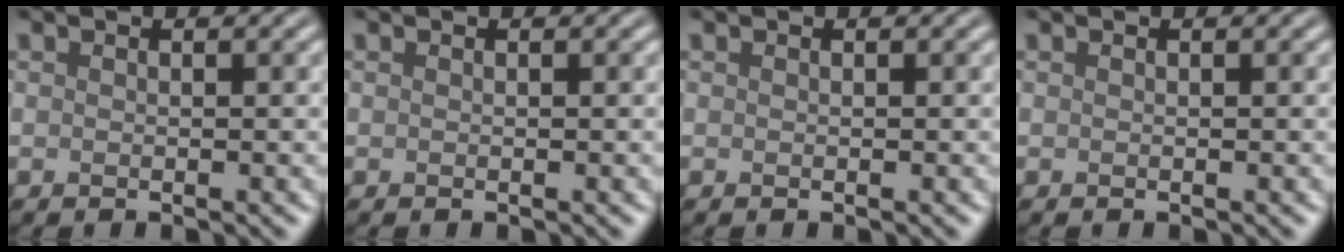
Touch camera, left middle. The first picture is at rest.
{"total": 0.0}
{"total": 0.0}
{"total": 0.0}